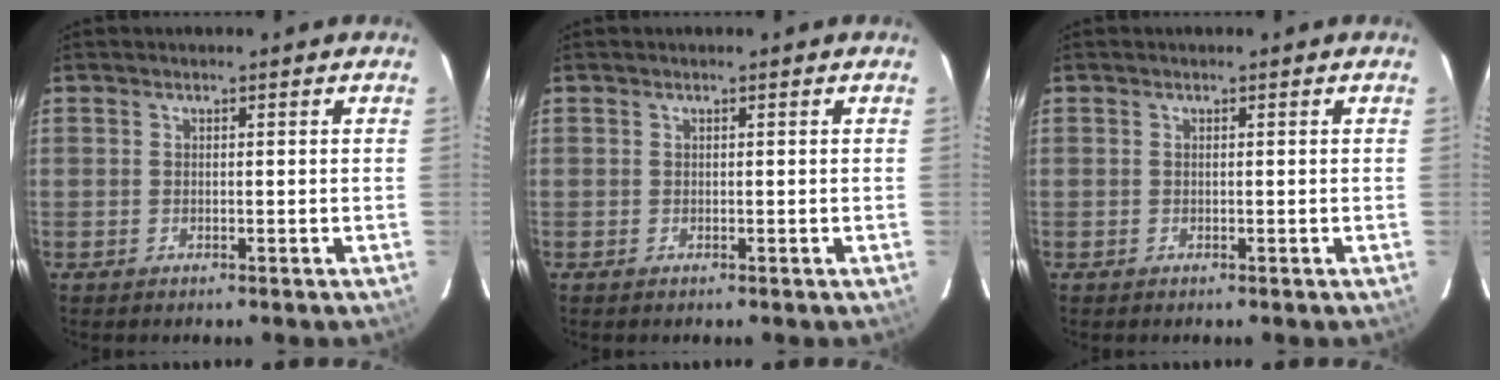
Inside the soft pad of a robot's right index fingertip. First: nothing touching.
{"total": 0.0}
{"total": 0.0}